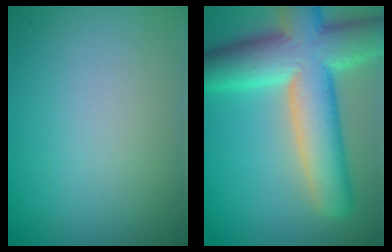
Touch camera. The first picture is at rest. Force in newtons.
{"total": 11.8, "press": 11.8, "slide": 0.7}